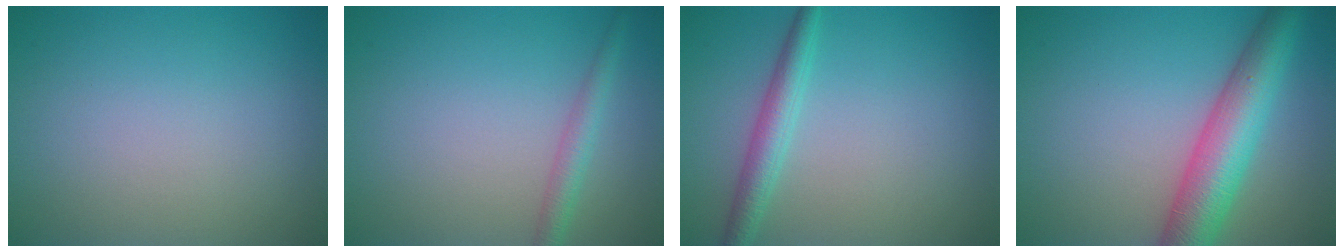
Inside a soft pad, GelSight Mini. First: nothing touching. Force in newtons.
{"total": 2.1, "press": 2.1, "slide": 0.1}
{"total": 2.7, "press": 2.7, "slide": 0.1}
{"total": 7.2, "press": 7.2, "slide": 0.2}